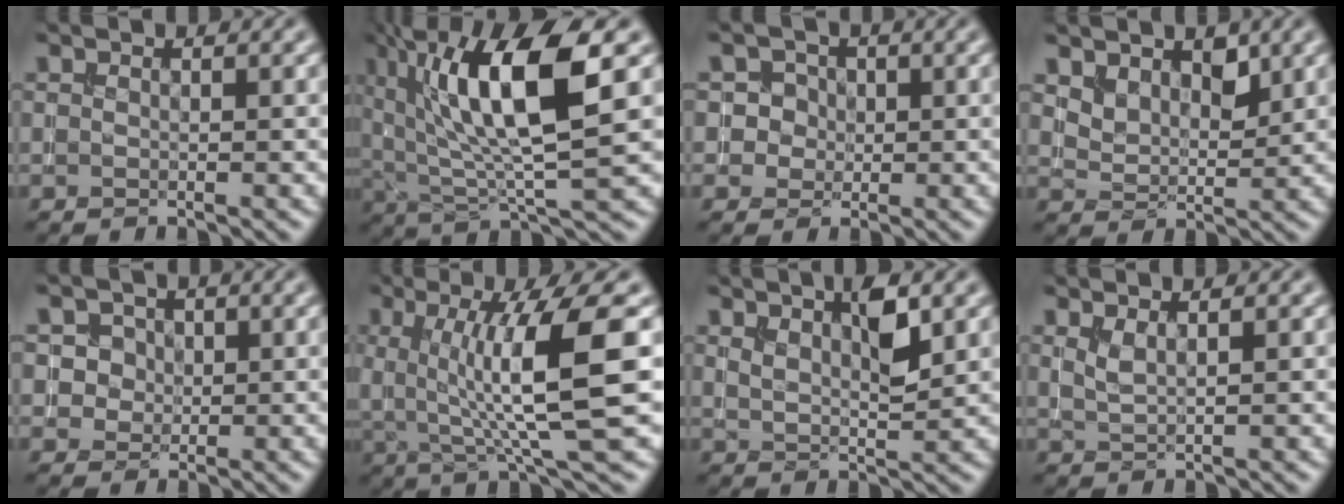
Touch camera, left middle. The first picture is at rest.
{"total": 11.5, "force": [4.1, 3.2, 10.2], "torque": [-0.183, 0.003, 0.077]}
{"total": 2.8, "force": [0.7, 2.6, 0.9], "torque": [0.007, 0.010, 0.006]}
{"total": 3.3, "force": [2.0, 2.0, 1.8], "torque": [-0.038, -0.015, 0.038]}
{"total": 2.9, "force": [1.0, 2.5, 1.1], "torque": [-0.013, 0.005, 0.018]}
{"total": 9.4, "force": [0.9, 1.8, 9.1], "torque": [-0.135, -0.006, 0.019]}
{"total": 3.7, "force": [1.9, 1.1, 2.9], "torque": [-0.053, -0.004, 0.034]}
{"total": 1.5, "force": [0.9, 0.5, 1.2], "torque": [-0.024, 0.000, 0.018]}